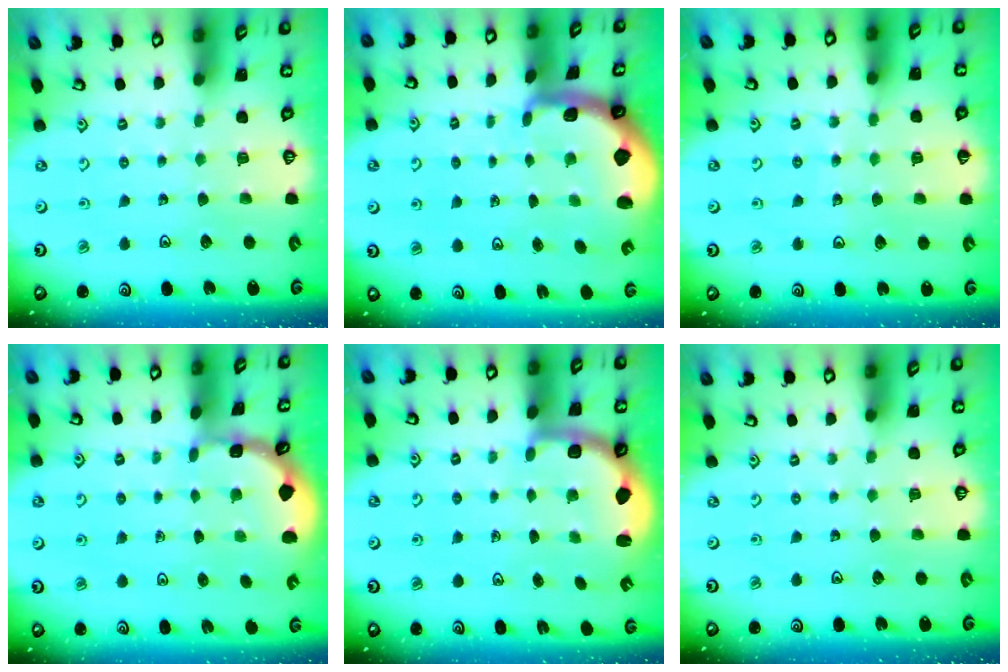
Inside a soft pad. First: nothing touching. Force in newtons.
{"total": 1.9, "press": 1.9, "slide": 0.4}
{"total": 3.2, "press": 3.0, "slide": 0.8}
{"total": 1.5, "press": 1.5, "slide": 0.2}
{"total": 2.3, "press": 2.0, "slide": 1.2}
{"total": 0.0}